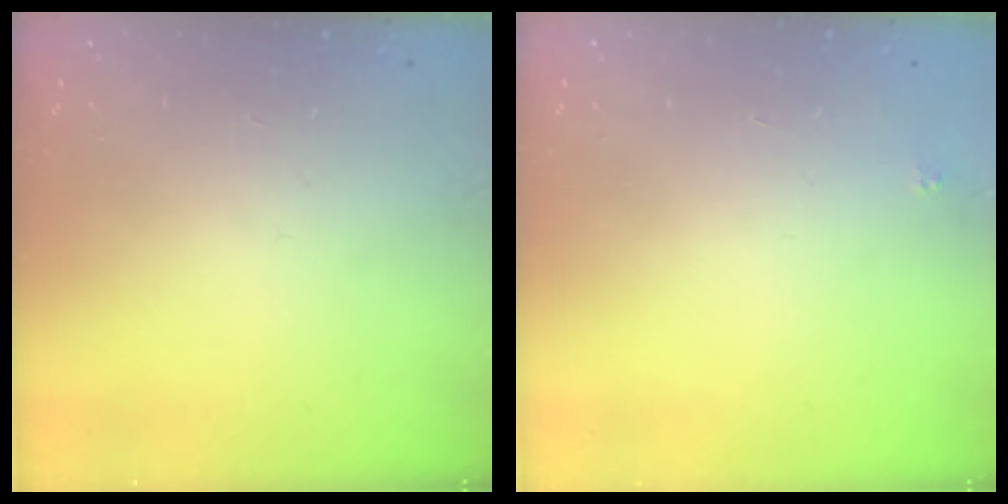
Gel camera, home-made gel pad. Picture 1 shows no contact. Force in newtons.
{"total": 1.8, "press": 1.7, "slide": 0.1}